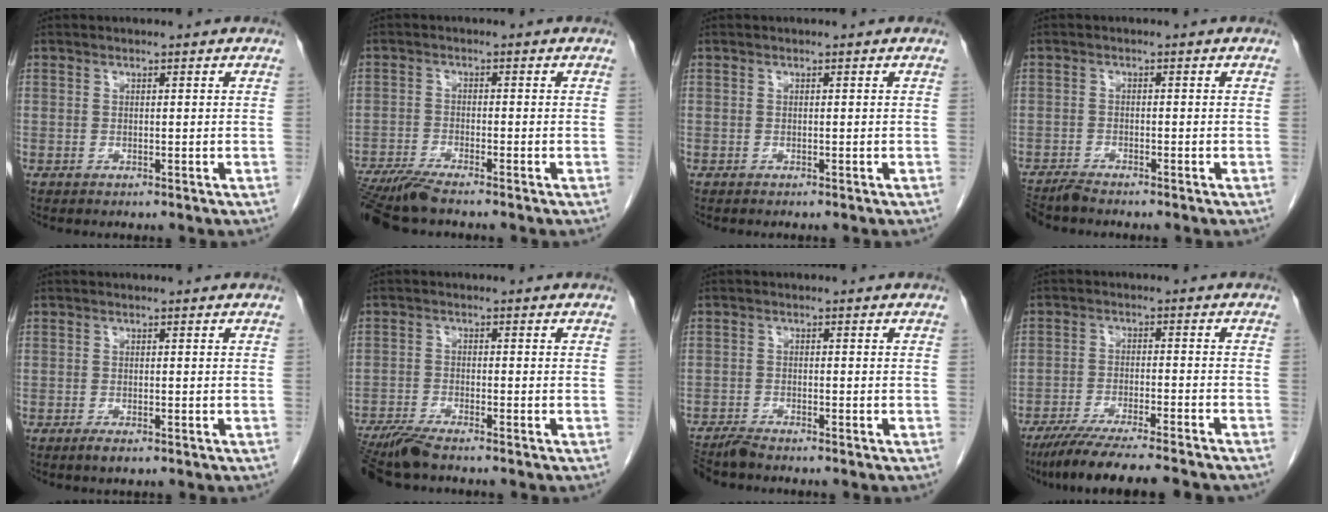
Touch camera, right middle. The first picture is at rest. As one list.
[{"total": 6.5, "force": [-5.6, -0.3, 3.3], "torque": [-0.054, -0.023, -0.103]}, {"total": 0.8, "force": [-0.7, 0.1, 0.3], "torque": [-0.002, -0.001, -0.010]}, {"total": 3.3, "force": [-3.1, -0.2, 1.0], "torque": [-0.017, -0.013, -0.056]}, {"total": 1.6, "force": [-1.0, 0.4, 1.1], "torque": [-0.021, -0.002, -0.015]}, {"total": 6.0, "force": [-5.2, 0.0, 3.0], "torque": [-0.053, -0.021, -0.097]}, {"total": 3.5, "force": [-3.3, -0.1, 1.1], "torque": [-0.020, -0.014, -0.060]}, {"total": 14.5, "force": [-12.6, 0.3, 7.2], "torque": [-0.103, -0.032, -0.194]}]